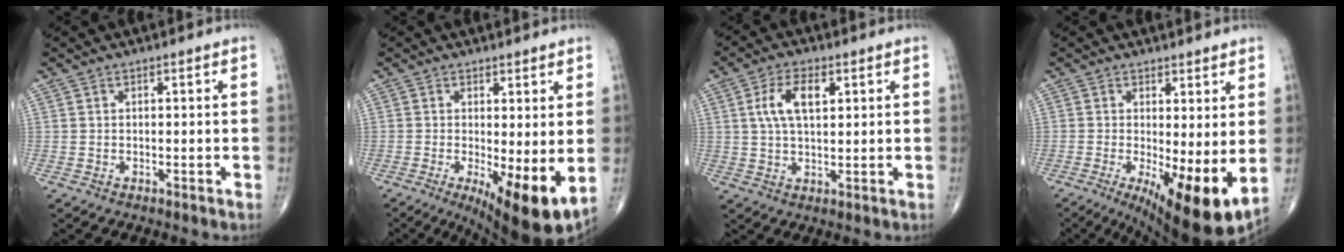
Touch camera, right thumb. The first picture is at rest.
{"total": 10.7, "force": [-1.7, 2.9, 10.2], "torque": [-0.151, -0.026, -0.019]}
{"total": 7.3, "force": [2.1, 3.6, 6.0], "torque": [-0.112, 0.003, 0.040]}
{"total": 12.5, "force": [-1.5, 3.5, 11.9], "torque": [-0.181, -0.027, -0.013]}